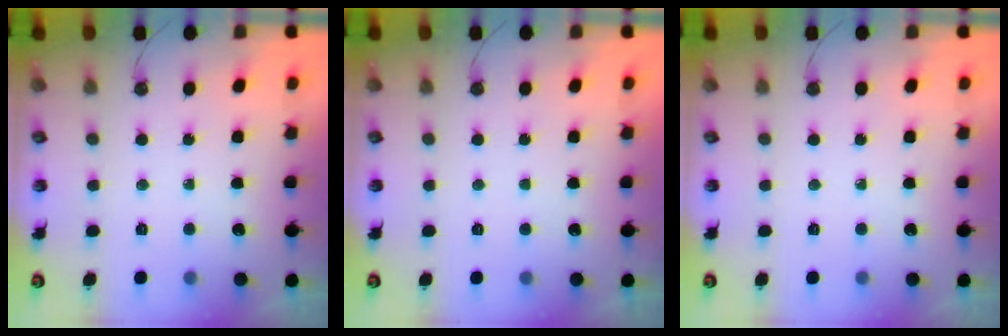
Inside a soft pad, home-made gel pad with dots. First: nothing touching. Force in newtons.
{"total": 0.0}
{"total": 0.0}